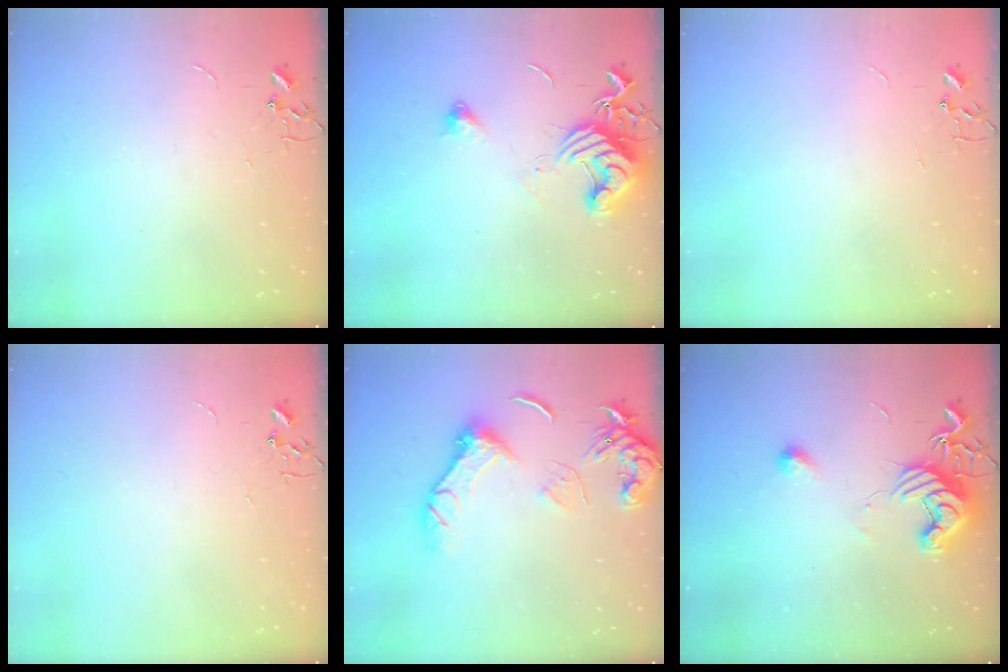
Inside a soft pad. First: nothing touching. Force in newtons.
{"total": 12.7, "press": 12.6, "slide": 1.6}
{"total": 0.0}
{"total": 0.0}
{"total": 13.0, "press": 12.9, "slide": 1.4}
{"total": 12.0, "press": 11.9, "slide": 0.8}